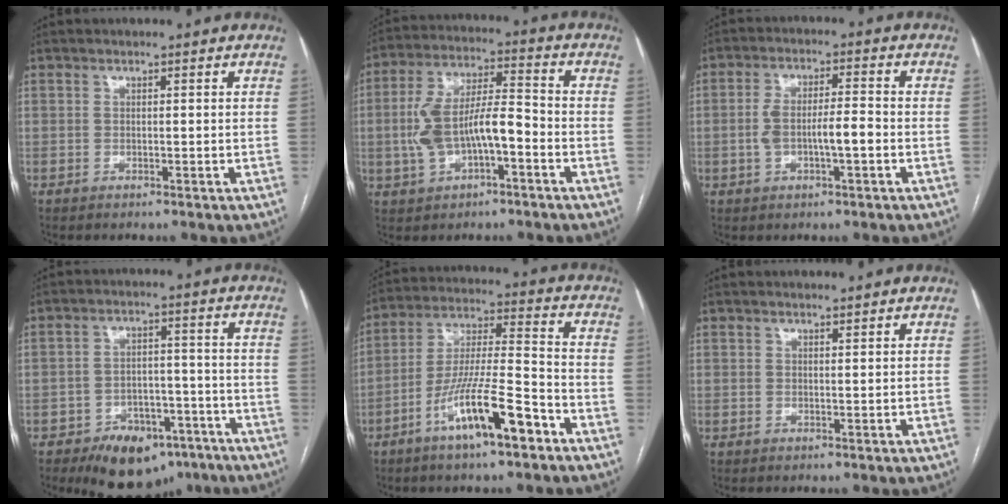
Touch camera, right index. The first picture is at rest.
{"total": 11.5, "force": [-2.6, 4.3, 10.4], "torque": [-0.208, 0.026, -0.041]}
{"total": 6.4, "force": [-1.3, 1.5, 6.1], "torque": [-0.120, 0.016, -0.020]}
{"total": 11.3, "force": [-7.6, 6.5, 5.4], "torque": [-0.067, 0.017, -0.110]}
{"total": 13.2, "force": [-7.1, 1.7, 11.0], "torque": [-0.201, -0.004, -0.126]}
{"total": 1.0, "force": [0.9, 0.0, 0.3], "torque": [-0.008, 0.001, 0.017]}